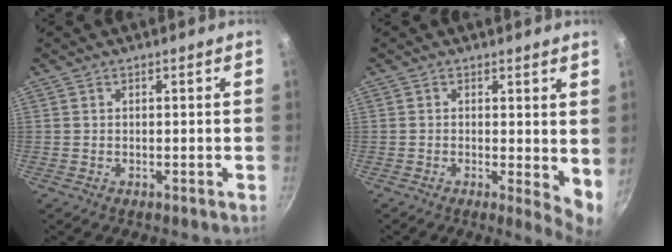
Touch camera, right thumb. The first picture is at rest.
{"total": 5.4, "force": [0.5, 1.9, 5.0], "torque": [-0.067, -0.014, 0.005]}